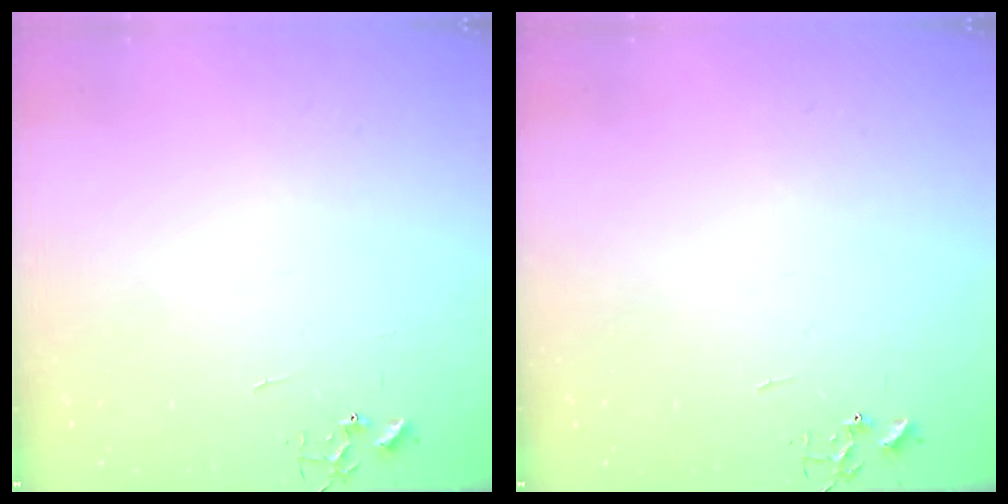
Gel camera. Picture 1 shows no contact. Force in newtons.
{"total": 0.0}